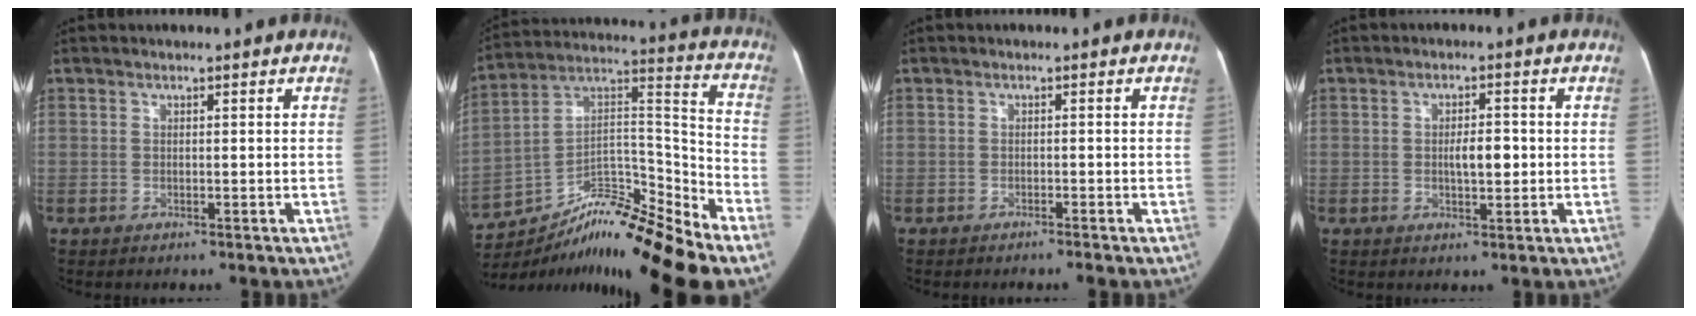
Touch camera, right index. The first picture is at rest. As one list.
[{"total": 16.7, "force": [-13.1, 1.2, 10.3], "torque": [-0.160, 0.055, -0.214]}, {"total": 1.0, "force": [-0.9, -0.1, 0.4], "torque": [-0.009, 0.002, -0.016]}, {"total": 4.1, "force": [-0.2, 1.6, 3.8], "torque": [-0.064, 0.006, 0.001]}]